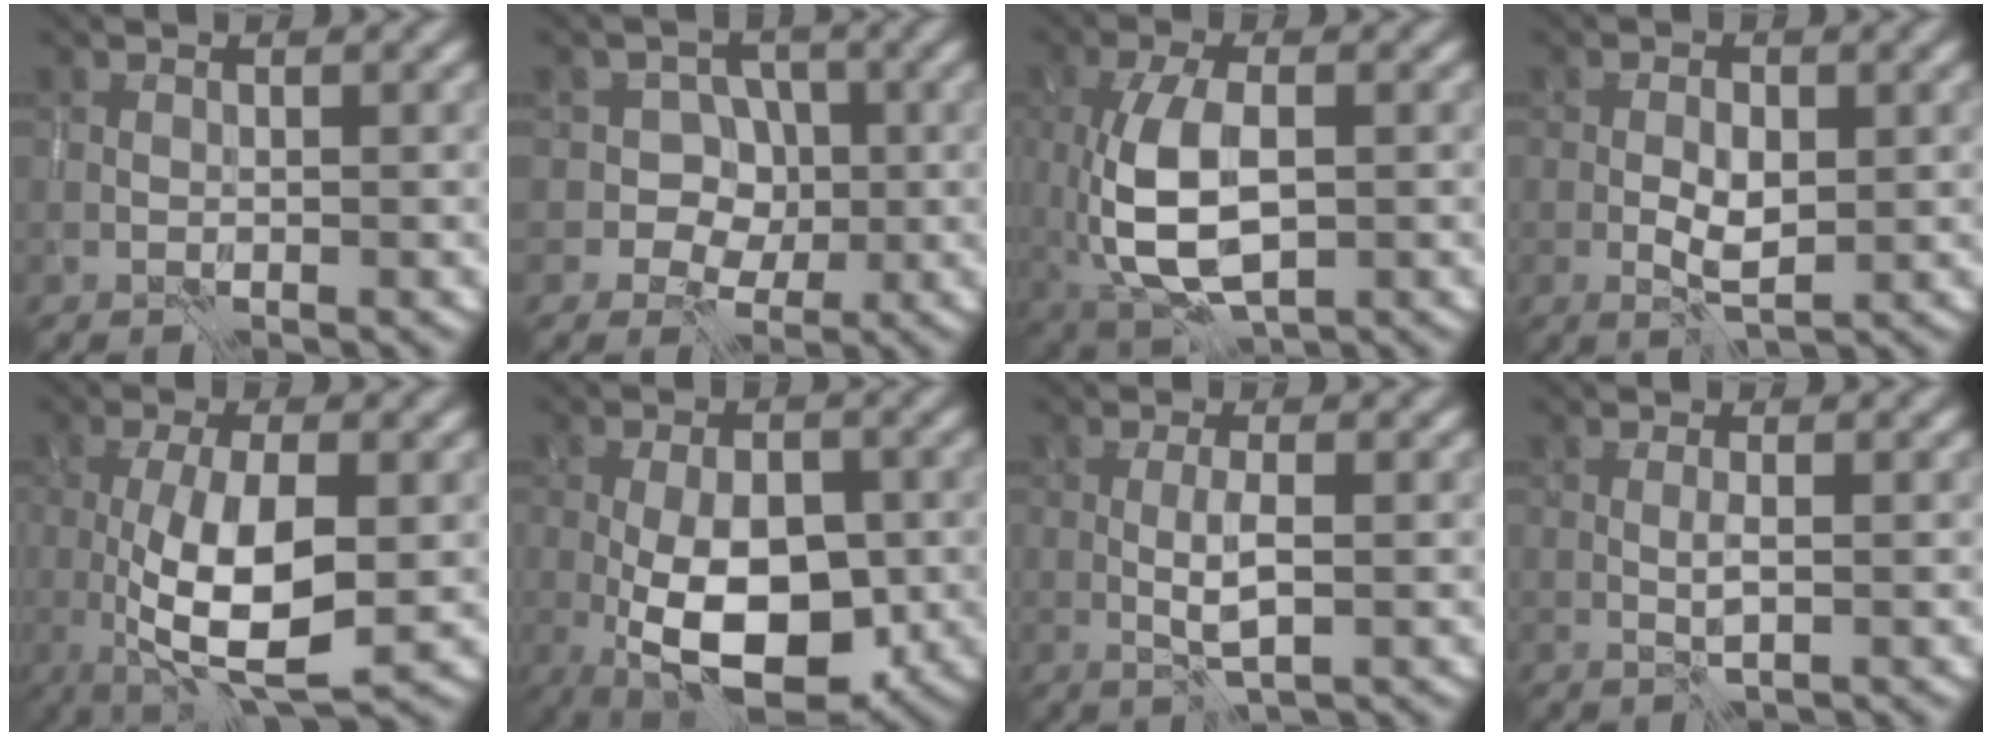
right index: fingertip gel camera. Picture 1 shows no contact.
{"total": 4.7, "force": [-0.5, 4.2, 2.2], "torque": [0.001, 0.012, -0.031]}
{"total": 8.2, "force": [-0.8, 4.1, 7.1], "torque": [-0.154, -0.005, -0.010]}
{"total": 3.2, "force": [-0.4, 1.7, 2.7], "torque": [-0.052, -0.004, -0.006]}
{"total": 8.6, "force": [-1.0, 2.9, 8.0], "torque": [-0.151, -0.016, -0.012]}
{"total": 10.5, "force": [-3.1, 5.0, 8.6], "torque": [-0.134, -0.002, -0.053]}
{"total": 2.7, "force": [-0.4, 0.6, 2.6], "torque": [-0.054, -0.002, -0.007]}
{"total": 1.2, "force": [-0.1, 0.1, 1.1], "torque": [-0.024, -0.002, 0.000]}